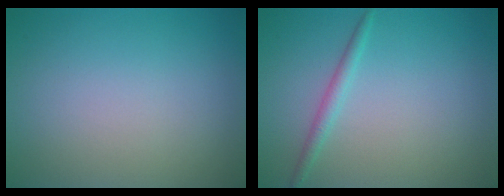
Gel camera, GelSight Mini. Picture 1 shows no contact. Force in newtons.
{"total": 1.4, "press": 1.4, "slide": 0.1}